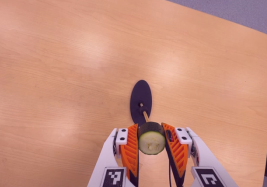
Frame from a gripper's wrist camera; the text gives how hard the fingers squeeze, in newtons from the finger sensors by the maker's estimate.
{"total": 10.7, "left": 9.8, "right": 11.5}